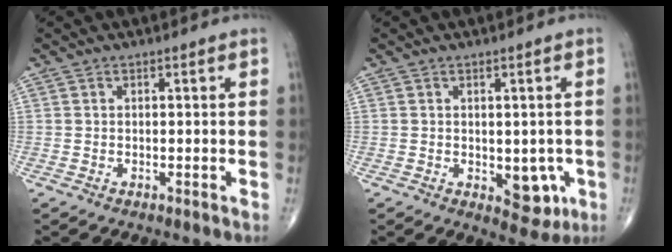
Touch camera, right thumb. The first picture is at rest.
{"total": 6.0, "force": [-1.4, 3.6, 4.6], "torque": [-0.023, -0.004, -0.008]}